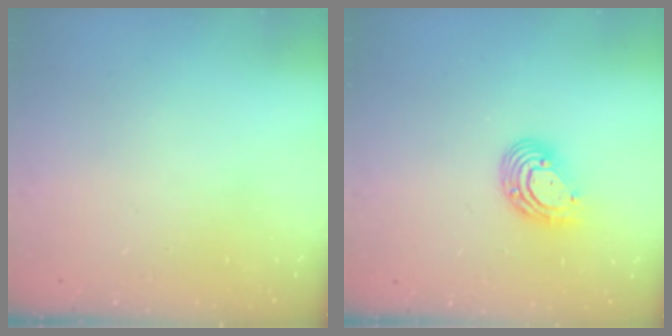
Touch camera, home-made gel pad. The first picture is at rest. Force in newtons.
{"total": 10.7, "press": 10.5, "slide": 2.2}